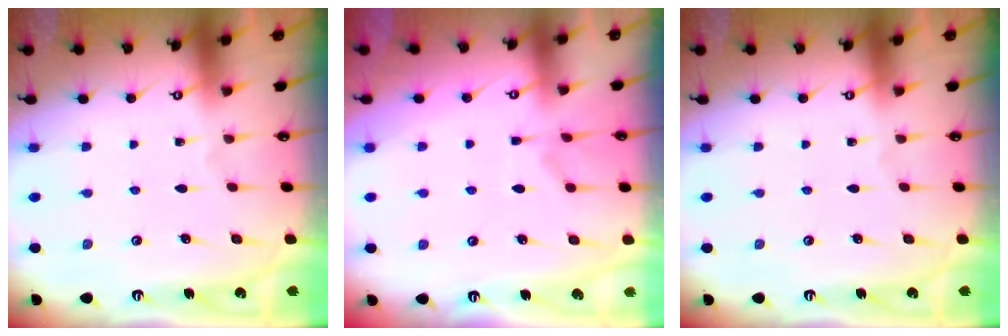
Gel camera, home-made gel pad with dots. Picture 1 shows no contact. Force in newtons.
{"total": 1.3, "press": 0.5, "slide": 1.2}
{"total": 0.0}